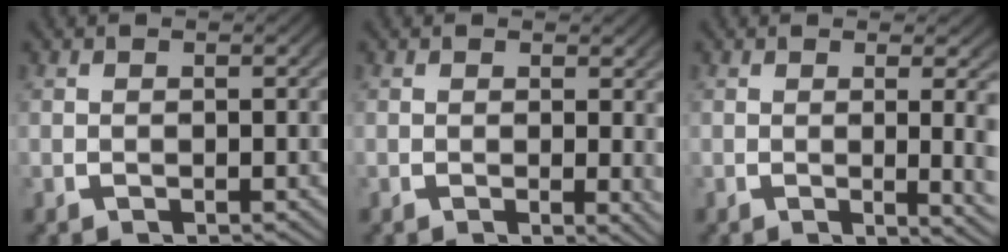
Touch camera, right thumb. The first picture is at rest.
{"total": 1.5, "force": [0.5, 0.5, 1.4], "torque": [-0.009, -0.006, 0.005]}
{"total": 3.4, "force": [-0.2, 0.7, 3.3], "torque": [-0.045, -0.010, 0.002]}